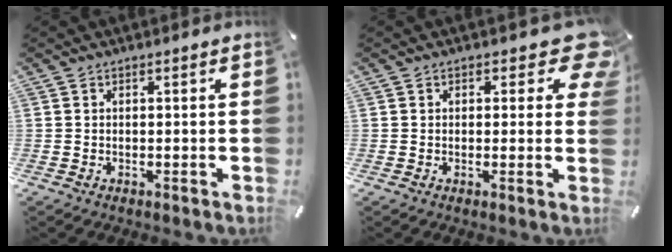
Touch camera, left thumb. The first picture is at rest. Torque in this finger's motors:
{"motor_torque": [0.28, -0.11, 0.18, 0.12, 0.00]}